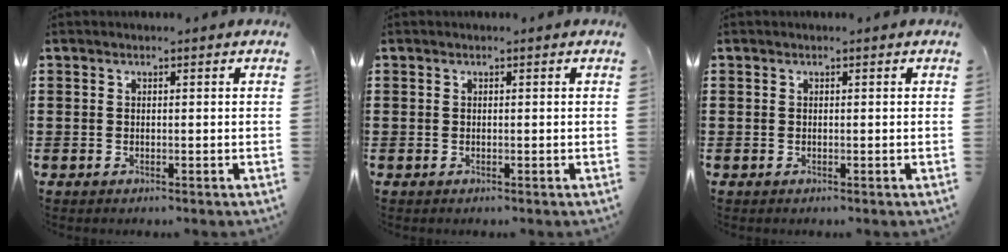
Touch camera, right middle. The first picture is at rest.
{"total": 0.0}
{"total": 0.0}